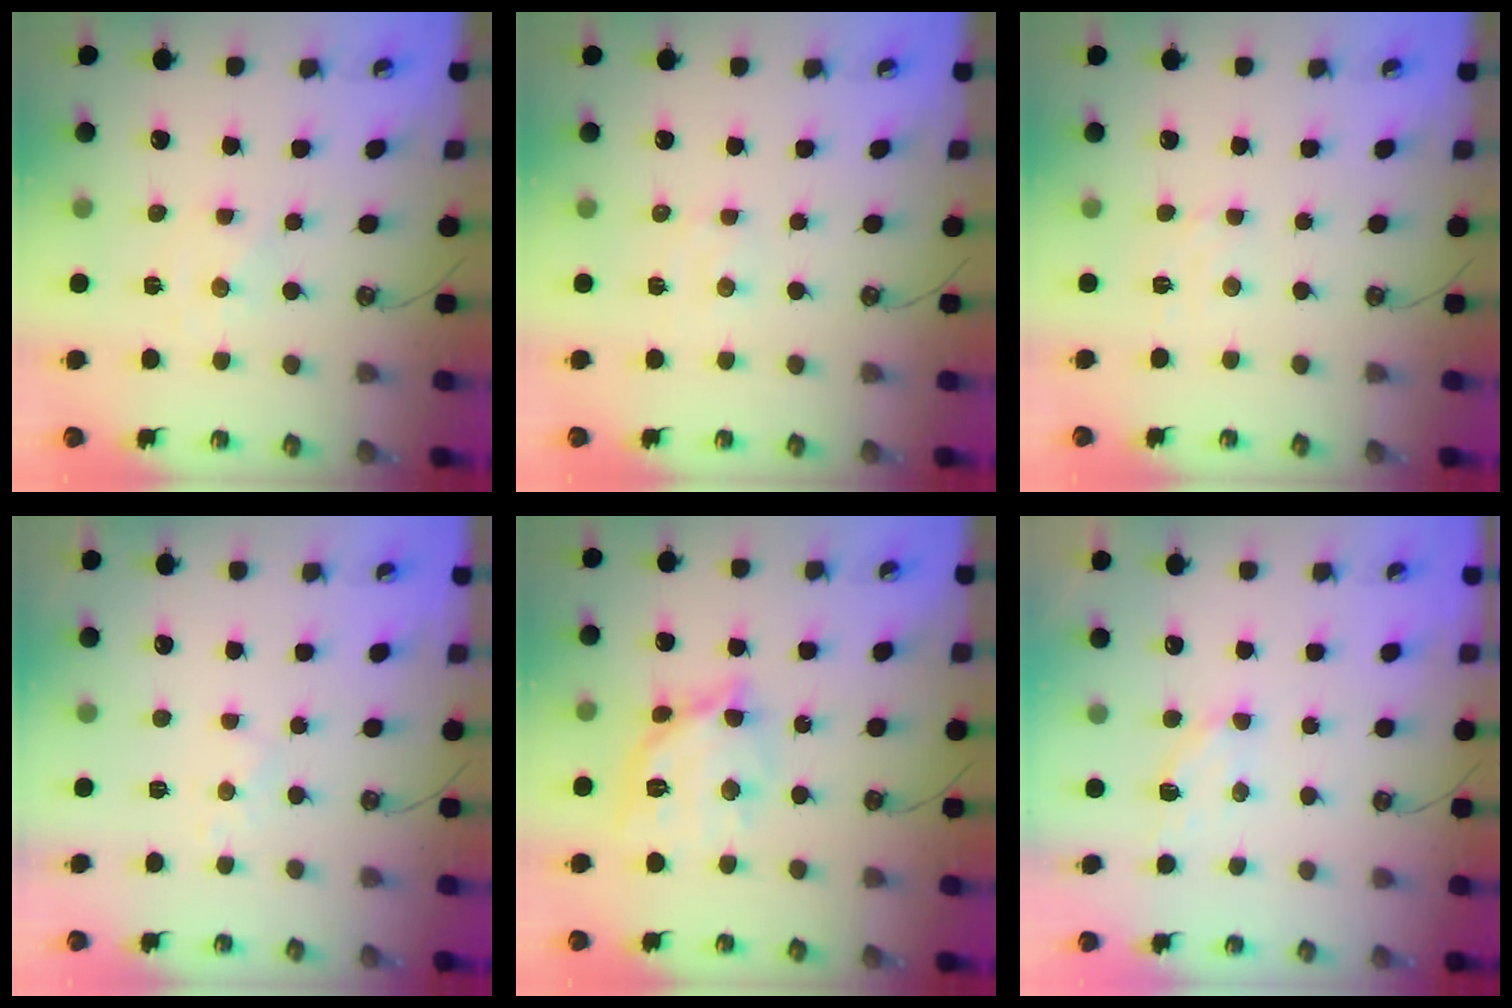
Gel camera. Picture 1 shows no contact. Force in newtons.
{"total": 1.2, "press": 1.2, "slide": 0.1}
{"total": 1.6, "press": 1.5, "slide": 0.5}
{"total": 4.8, "press": 4.7, "slide": 0.6}
{"total": 15.3, "press": 15.2, "slide": 1.3}
{"total": 5.4, "press": 5.3, "slide": 0.9}